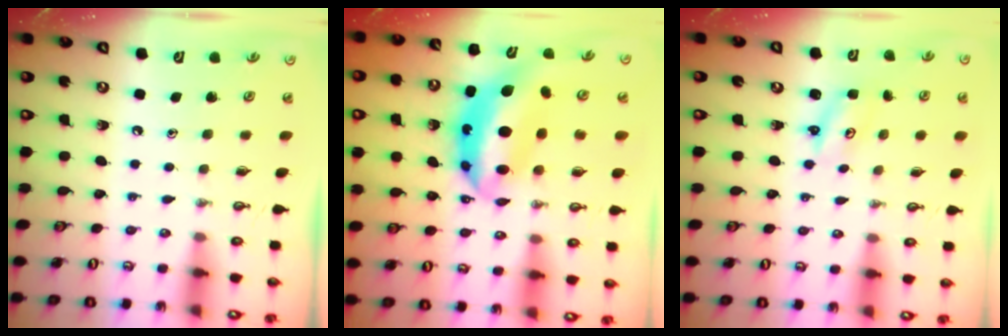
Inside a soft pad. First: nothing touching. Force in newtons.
{"total": 11.2, "press": 11.1, "slide": 0.8}
{"total": 2.6, "press": 2.6, "slide": 0.3}